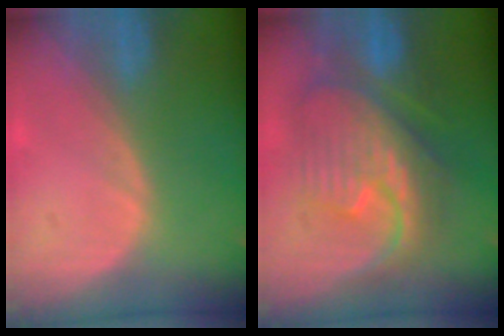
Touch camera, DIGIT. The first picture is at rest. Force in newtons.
{"total": 11.1, "press": 11.1, "slide": 1.1}